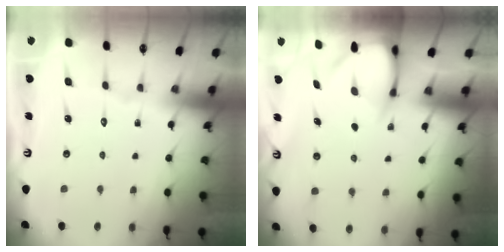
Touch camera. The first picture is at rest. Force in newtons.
{"total": 3.6, "press": 3.6, "slide": 0.3}